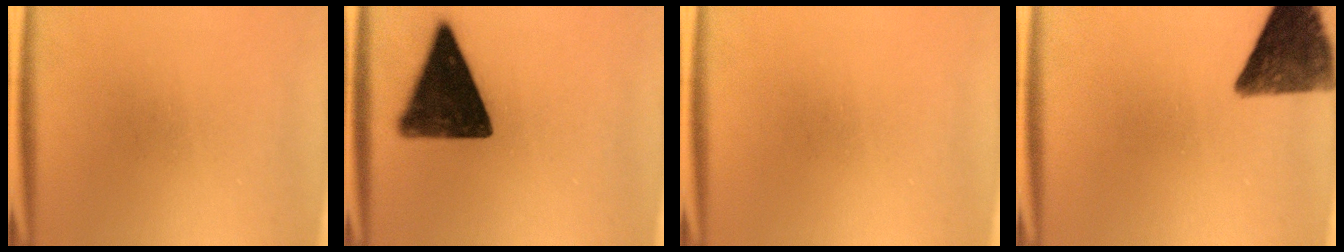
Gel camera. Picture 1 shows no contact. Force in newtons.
{"total": 15.0}
{"total": 0.0}
{"total": 11.4}